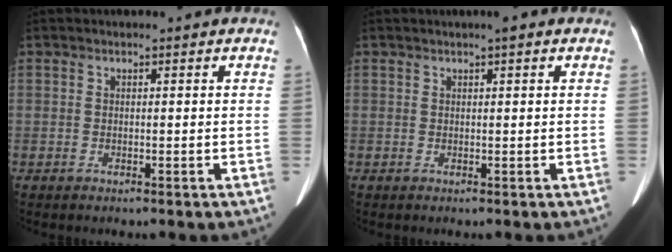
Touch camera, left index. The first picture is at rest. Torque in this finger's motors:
{"motor_torque": [-0.01, -0.05, -0.26, -0.06]}